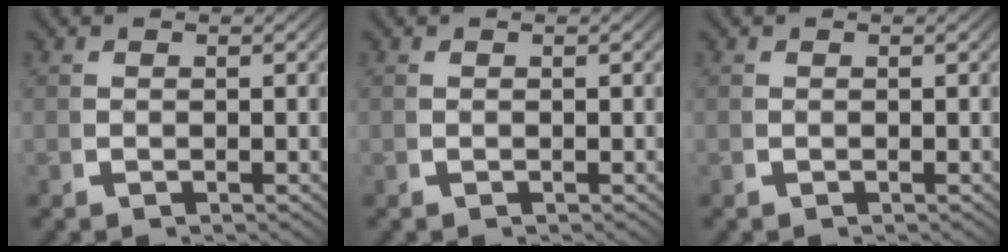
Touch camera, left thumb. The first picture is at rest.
{"total": 0.0}
{"total": 0.0}